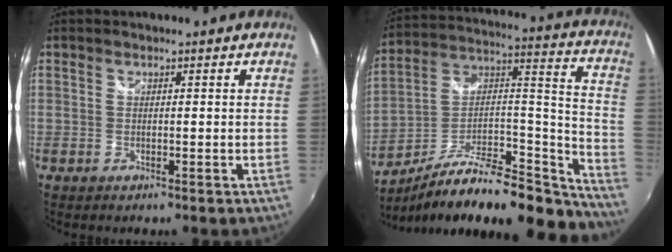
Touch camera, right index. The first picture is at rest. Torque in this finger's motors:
{"motor_torque": [0.32, -0.30, 0.38, 0.12]}